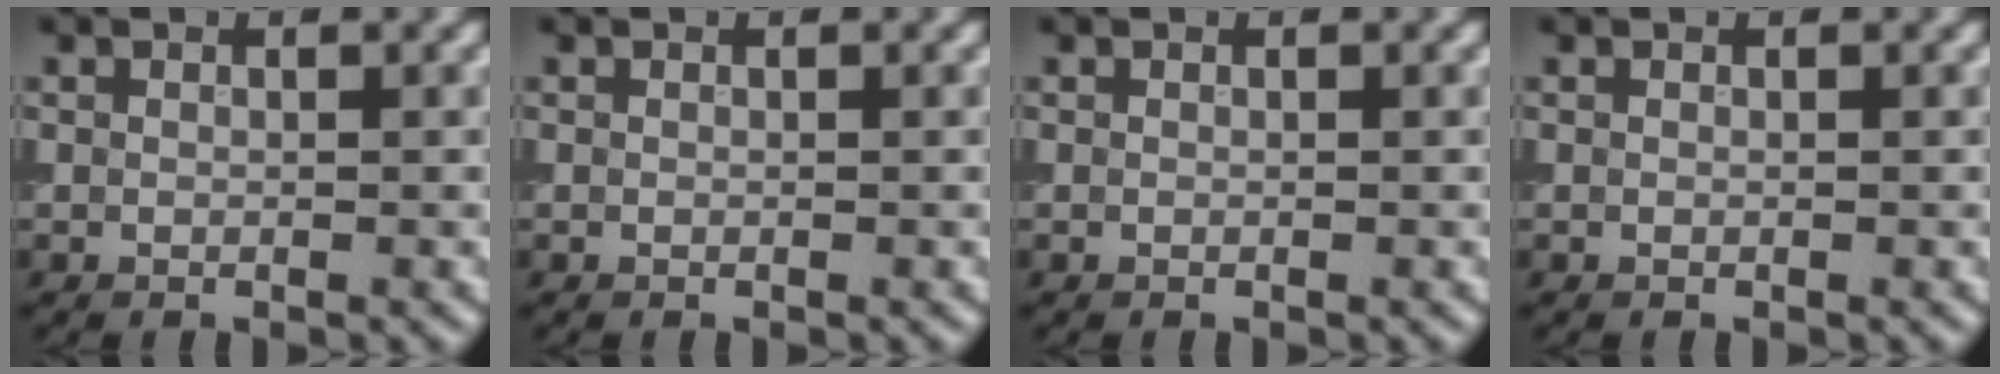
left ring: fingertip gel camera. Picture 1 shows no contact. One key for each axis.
{"total": 0.0}
{"total": 0.0}
{"total": 0.0}